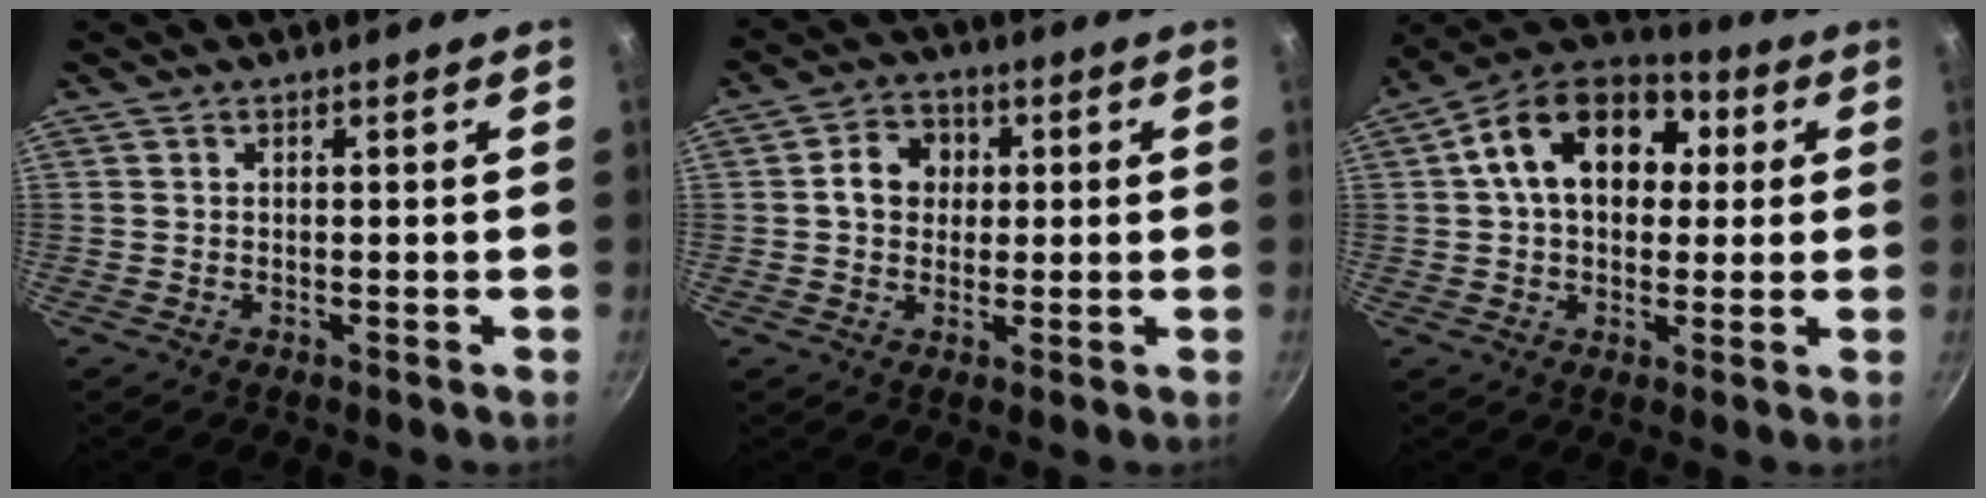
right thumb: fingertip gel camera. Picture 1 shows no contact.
{"total": 6.9, "force": [0.8, 5.9, 3.5], "torque": [-0.027, 0.011, 0.004]}
{"total": 17.3, "force": [3.6, 12.1, 11.9], "torque": [-0.164, 0.026, 0.039]}